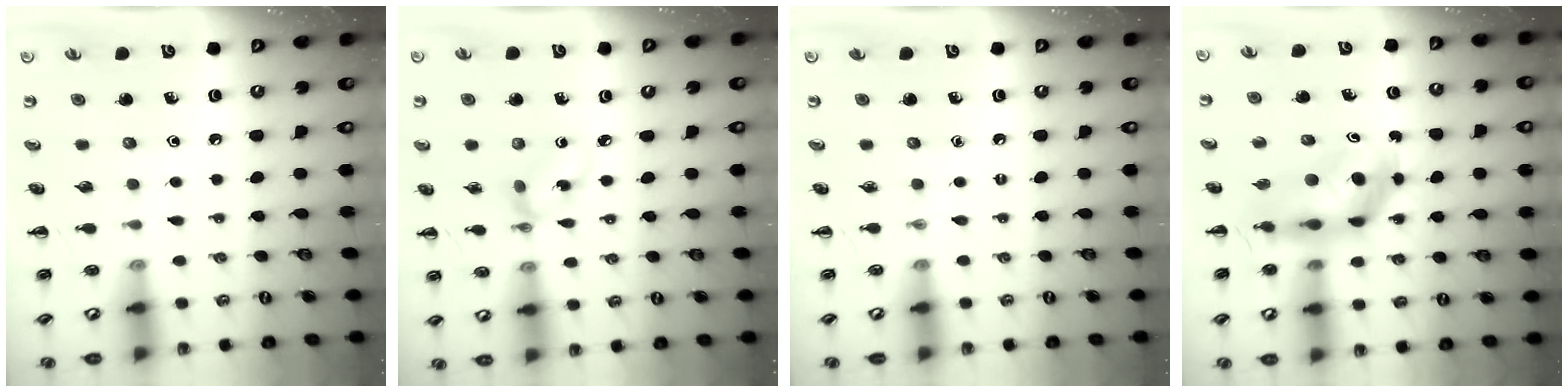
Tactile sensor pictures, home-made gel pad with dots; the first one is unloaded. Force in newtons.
{"total": 3.7, "press": 3.6, "slide": 0.6}
{"total": 0.0}
{"total": 5.4, "press": 5.3, "slide": 0.8}